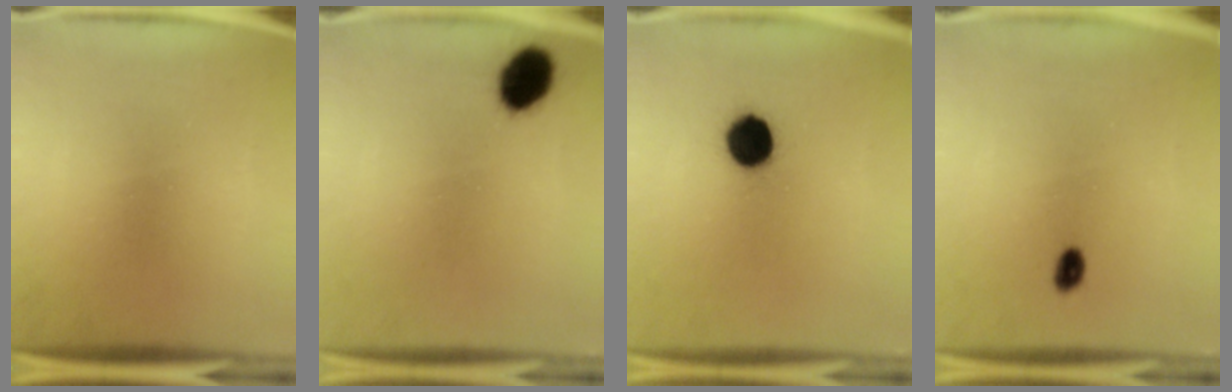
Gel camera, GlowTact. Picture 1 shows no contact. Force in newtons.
{"total": 7.5}
{"total": 9.2}
{"total": 1.9}